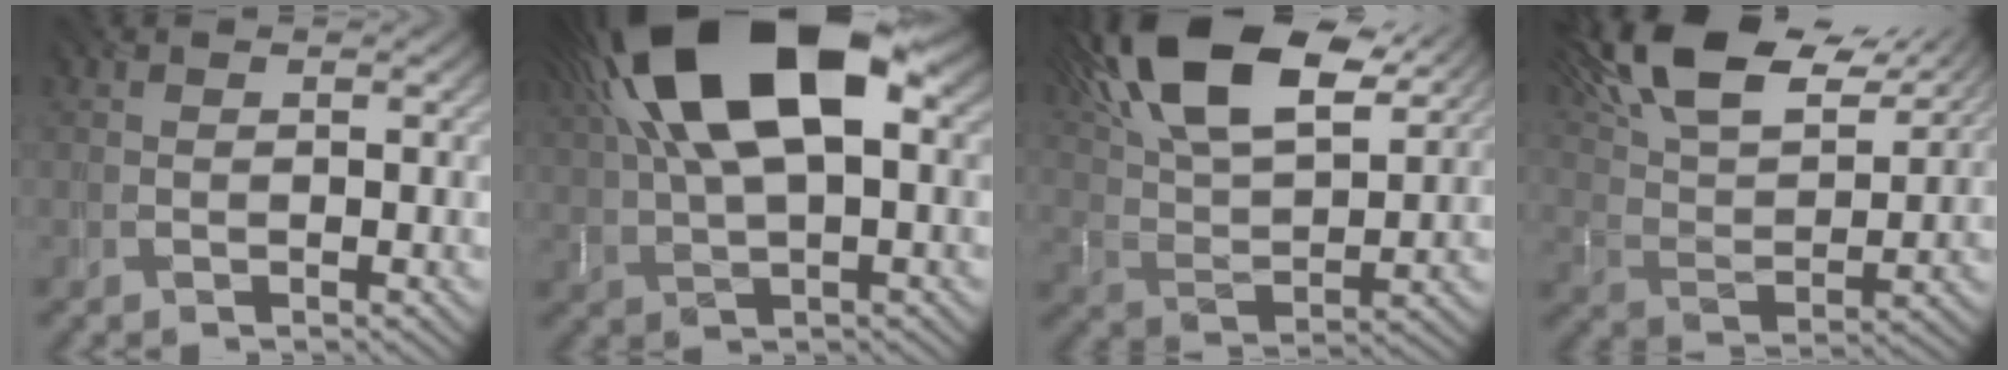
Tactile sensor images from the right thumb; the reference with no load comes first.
{"total": 18.4, "force": [6.4, 8.9, 14.8], "torque": [-0.282, 0.048, 0.091]}
{"total": 17.4, "force": [10.4, 7.6, 11.6], "torque": [-0.242, 0.030, 0.164]}
{"total": 15.3, "force": [10.6, 5.9, 9.3], "torque": [-0.196, 0.026, 0.181]}